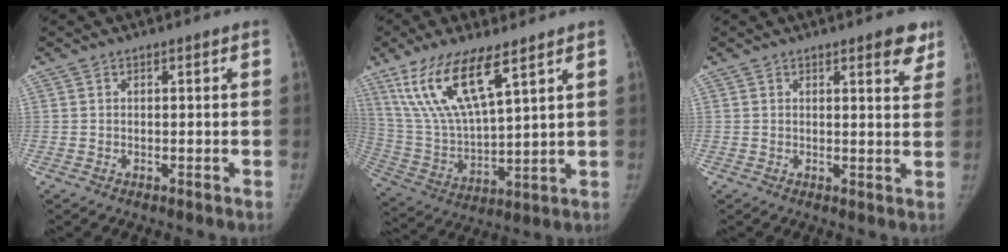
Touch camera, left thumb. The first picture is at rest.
{"total": 16.1, "force": [9.4, 4.8, 12.2], "torque": [-0.240, -0.038, 0.196]}
{"total": 4.7, "force": [3.1, 1.4, 3.2], "torque": [-0.022, -0.016, 0.034]}